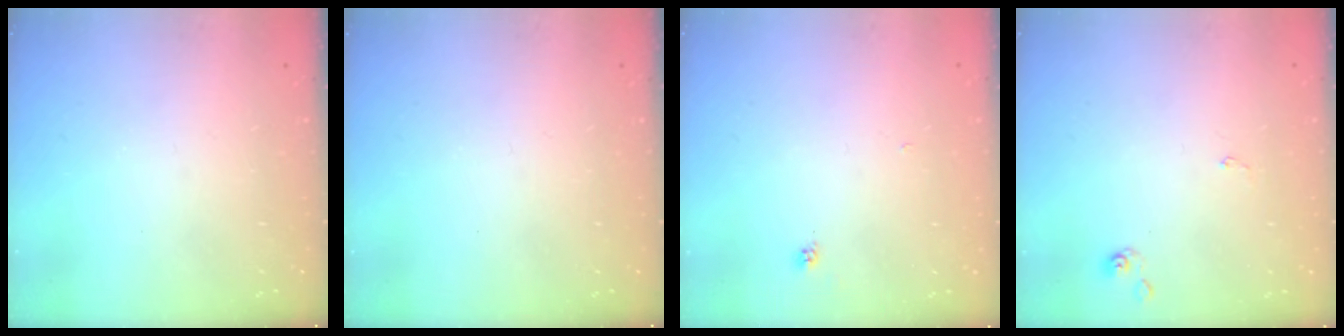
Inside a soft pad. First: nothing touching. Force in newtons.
{"total": 0.0}
{"total": 1.9, "press": 1.9, "slide": 0.1}
{"total": 0.0}